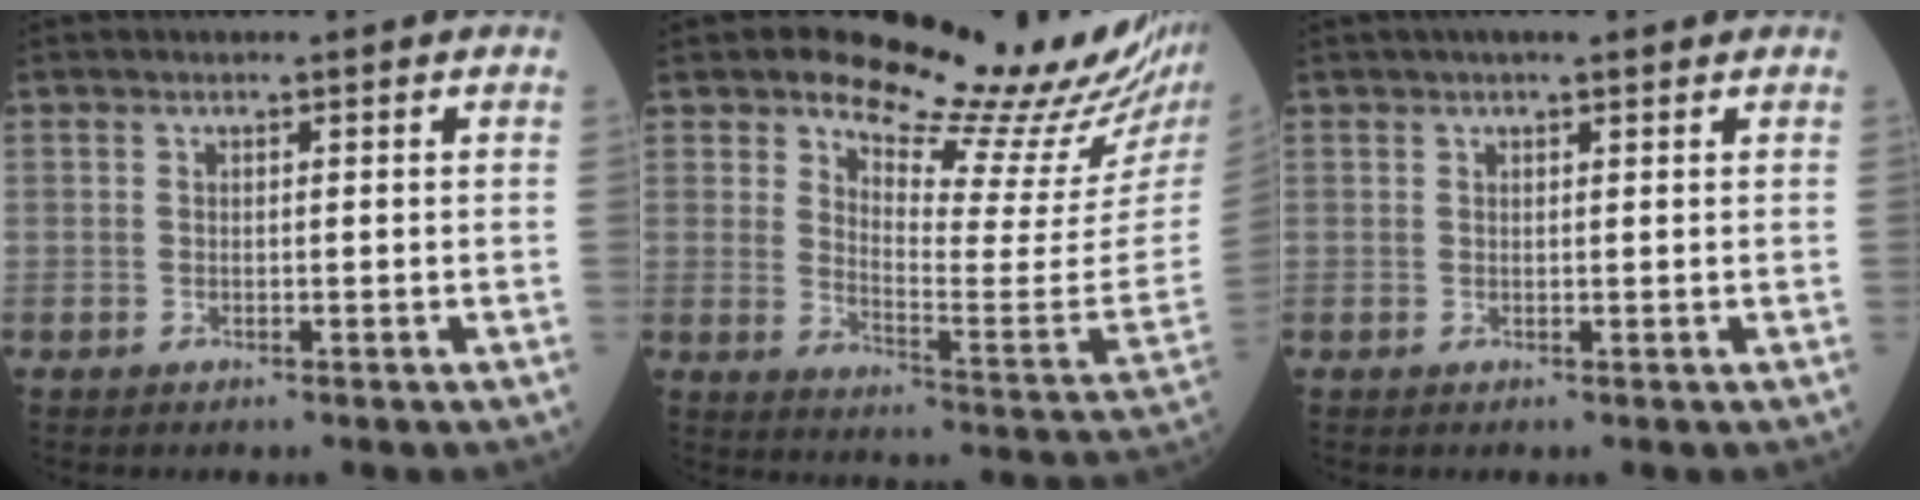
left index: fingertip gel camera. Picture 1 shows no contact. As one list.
[{"total": 18.9, "force": [16.6, 1.6, 8.9], "torque": [-0.136, -0.096, 0.210]}, {"total": 2.6, "force": [1.8, 0.6, 1.8], "torque": [-0.025, 0.013, 0.023]}]